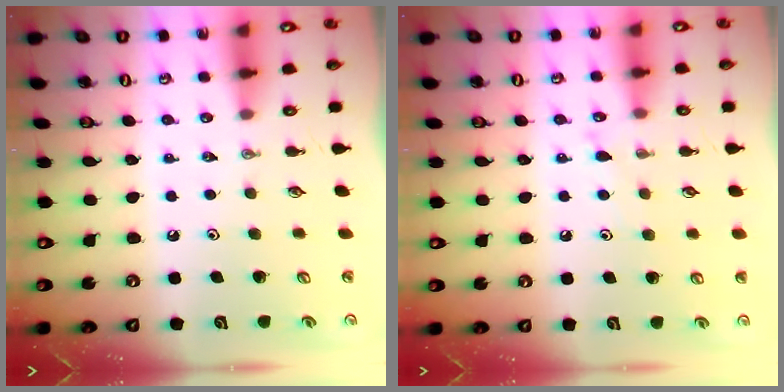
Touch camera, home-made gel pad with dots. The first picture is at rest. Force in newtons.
{"total": 5.9, "press": 5.8, "slide": 0.6}